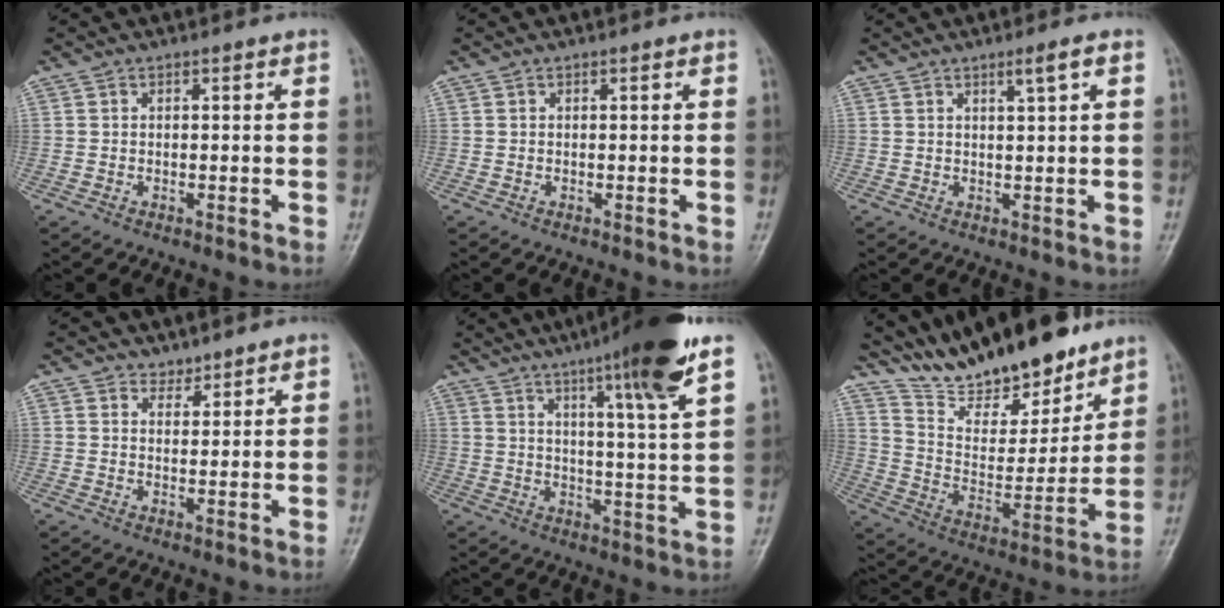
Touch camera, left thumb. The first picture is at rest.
{"total": 0.0}
{"total": 2.6, "force": [1.4, 0.0, 2.2], "torque": [-0.038, -0.007, 0.025]}
{"total": 2.4, "force": [2.1, 1.2, 0.0], "torque": [0.019, -0.016, 0.031]}
{"total": 16.0, "force": [9.7, 0.7, 12.7], "torque": [-0.185, -0.042, 0.140]}
{"total": 20.1, "force": [17.0, 6.3, 8.6], "torque": [-0.095, -0.093, 0.291]}